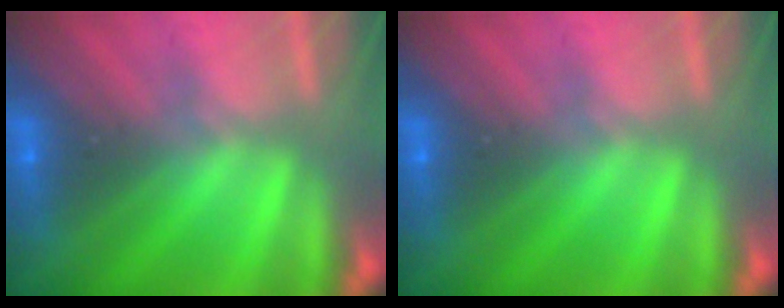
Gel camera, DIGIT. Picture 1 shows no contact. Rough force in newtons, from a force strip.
{"total": 0.0}